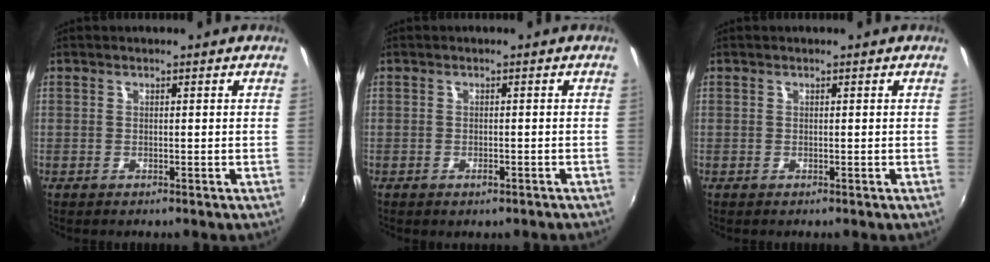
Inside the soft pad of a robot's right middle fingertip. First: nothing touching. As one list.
[{"total": 1.5, "force": [-1.0, 0.8, 0.8], "torque": [-0.014, -0.003, -0.013]}, {"total": 0.0}]